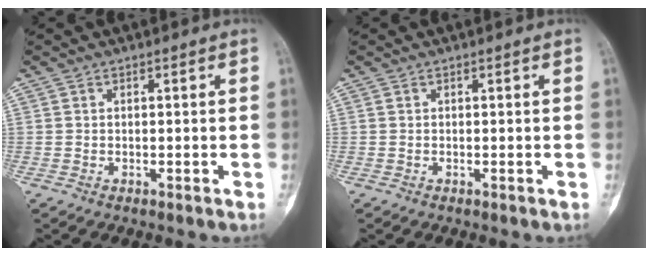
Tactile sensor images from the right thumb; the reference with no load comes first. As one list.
[{"total": 0.0}]